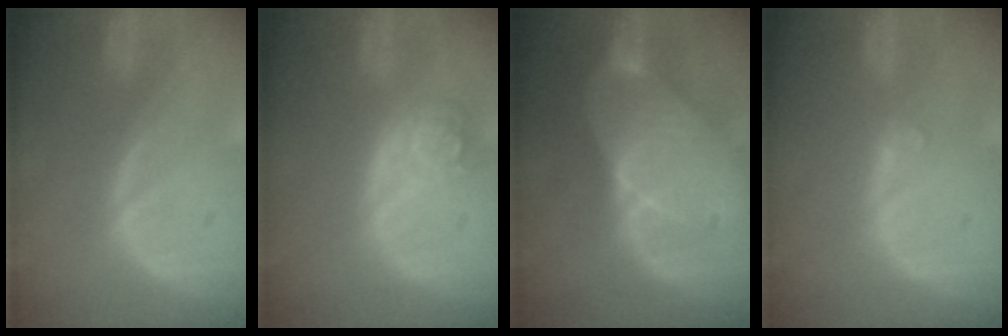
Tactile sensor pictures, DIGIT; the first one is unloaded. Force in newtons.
{"total": 5.0, "press": 4.4, "slide": 2.3}
{"total": 7.5, "press": 7.0, "slide": 2.7}
{"total": 1.3, "press": 1.1, "slide": 0.7}